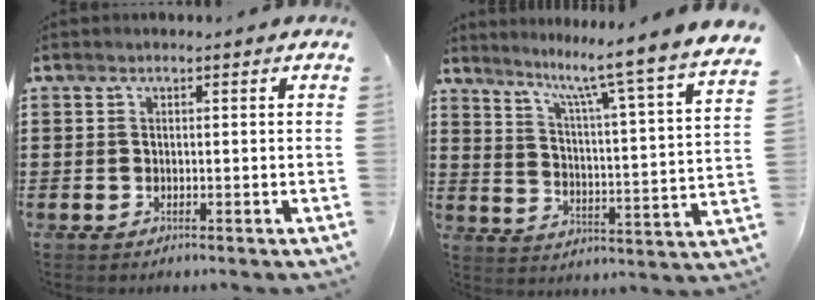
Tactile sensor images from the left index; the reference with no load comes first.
{"total": 6.6, "force": [5.5, -1.7, 3.2], "torque": [-0.073, -0.069, 0.072]}